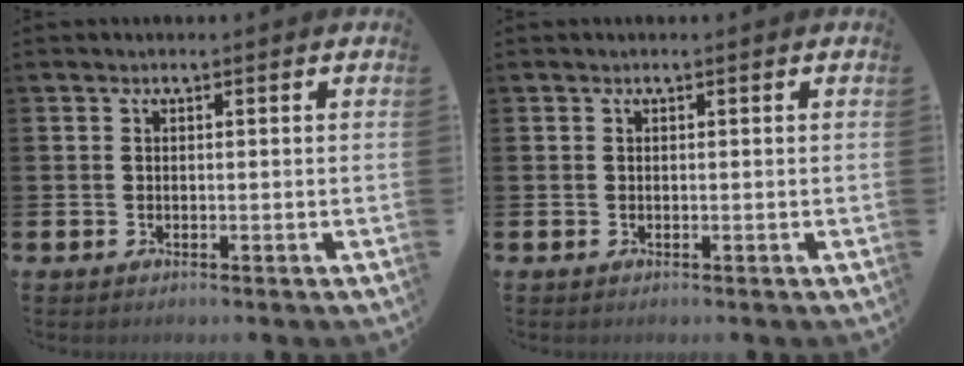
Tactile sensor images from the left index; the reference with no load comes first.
{"total": 0.0}